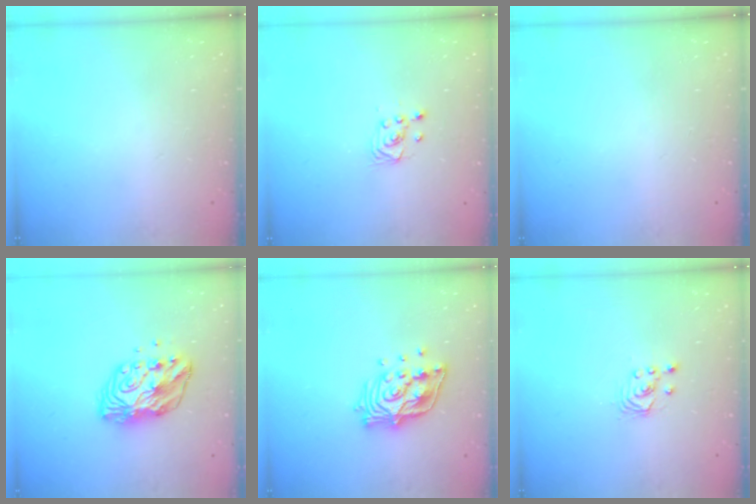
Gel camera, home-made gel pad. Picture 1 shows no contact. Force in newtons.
{"total": 2.5, "press": 2.2, "slide": 1.1}
{"total": 0.0}
{"total": 11.2, "press": 11.2, "slide": 0.9}
{"total": 14.7, "press": 14.6, "slide": 1.4}
{"total": 1.7, "press": 1.7, "slide": 0.2}